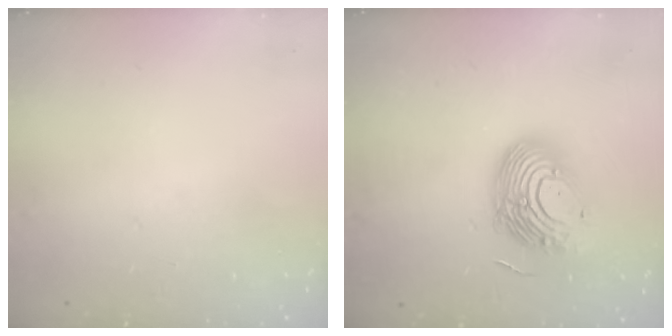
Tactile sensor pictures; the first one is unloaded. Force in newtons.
{"total": 15.1, "press": 14.8, "slide": 2.7}